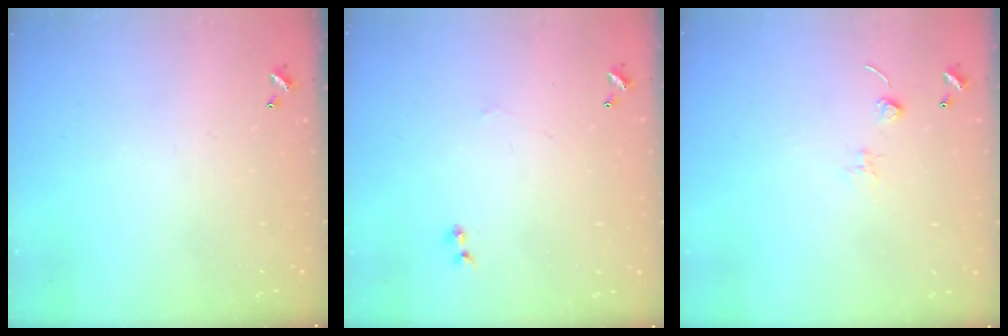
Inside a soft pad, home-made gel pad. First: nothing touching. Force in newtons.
{"total": 1.4, "press": 1.3, "slide": 0.4}
{"total": 0.0}